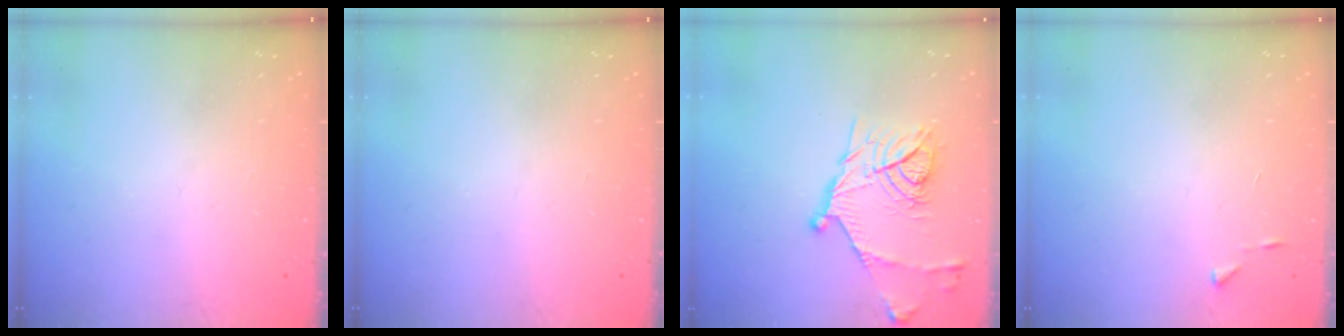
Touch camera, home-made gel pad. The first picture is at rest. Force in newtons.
{"total": 0.0}
{"total": 15.9, "press": 15.9, "slide": 0.3}
{"total": 2.7, "press": 2.7, "slide": 0.3}